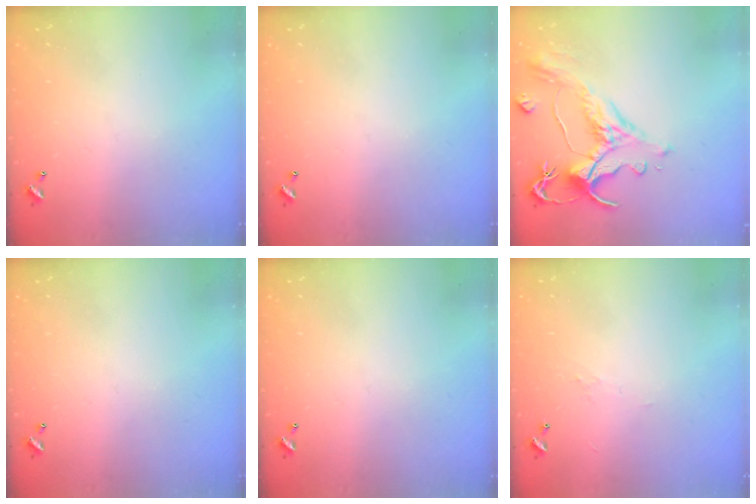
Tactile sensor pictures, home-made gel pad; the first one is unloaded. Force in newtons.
{"total": 0.0}
{"total": 1.5, "press": 0.2, "slide": 1.5}
{"total": 0.0}
{"total": 0.0}
{"total": 3.5, "press": 3.4, "slide": 0.7}